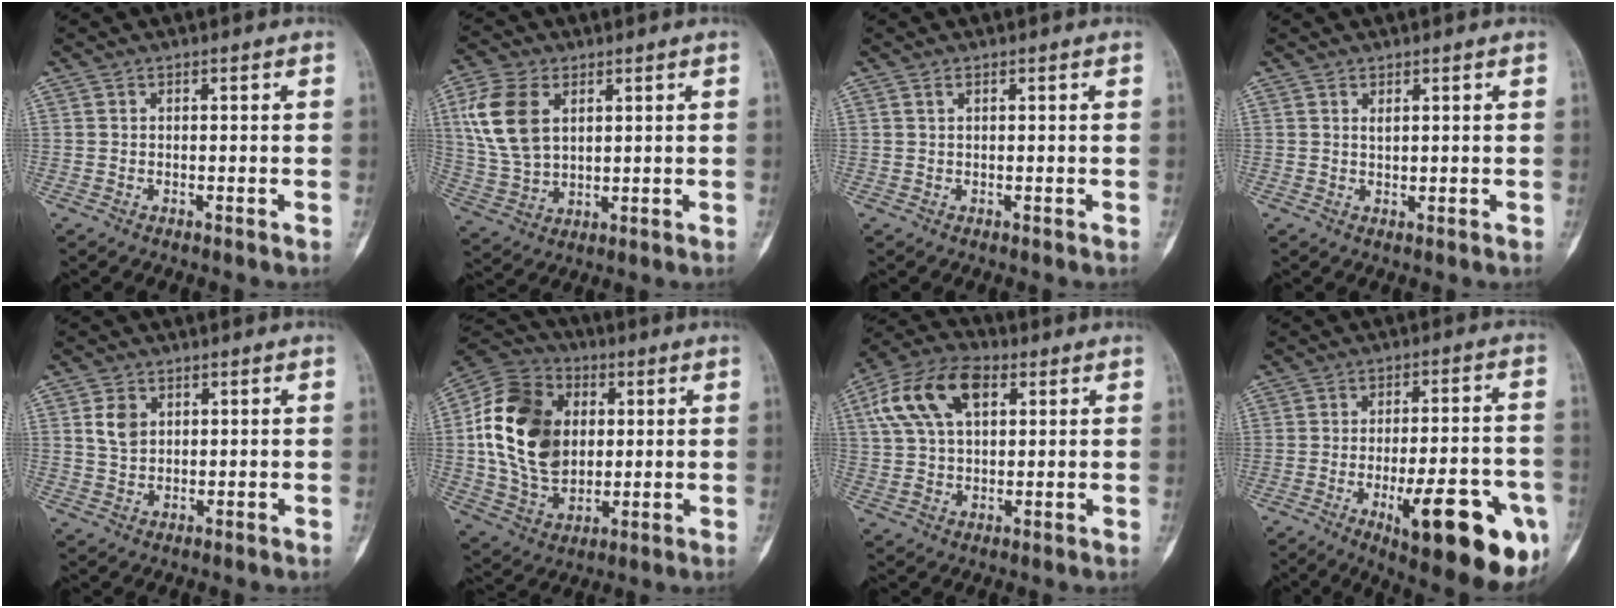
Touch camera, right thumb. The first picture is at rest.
{"total": 12.1, "force": [3.7, 7.8, 8.4], "torque": [-0.165, -0.004, 0.079]}
{"total": 0.6, "force": [0.4, 0.2, 0.5], "torque": [-0.011, 0.004, 0.006]}
{"total": 1.0, "force": [0.6, 0.3, 0.7], "torque": [-0.010, -0.005, 0.012]}
{"total": 4.2, "force": [1.4, 3.2, 2.4], "torque": [-0.030, -0.006, 0.028]}
{"total": 21.3, "force": [2.7, 15.6, 14.4], "torque": [-0.253, 0.001, 0.053]}
{"total": 14.6, "force": [5.2, 8.5, 10.6], "torque": [-0.195, 0.014, 0.092]}
{"total": 21.5, "force": [-8.5, 6.6, 18.6], "torque": [-0.200, 0.016, -0.102]}